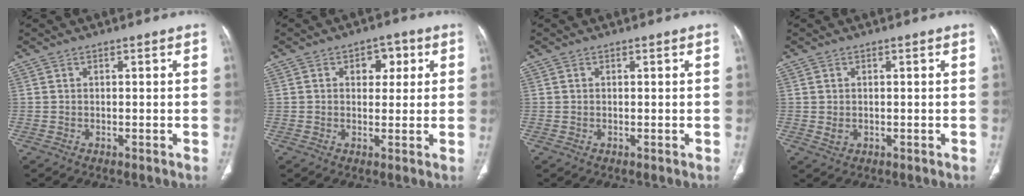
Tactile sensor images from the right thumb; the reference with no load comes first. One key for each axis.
{"total": 5.0, "fx": 1.6, "fy": 3.5, "fz": 3.2, "tx": -0.012, "ty": -0.001, "tz": 0.017}
{"total": 0.0}
{"total": 1.7, "fx": 0.0, "fy": 1.4, "fz": 1.0, "tx": -0.018, "ty": -0.002, "tz": 0.006}